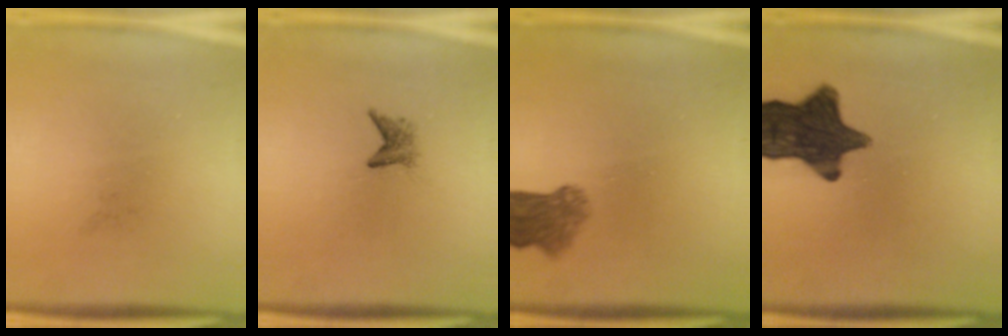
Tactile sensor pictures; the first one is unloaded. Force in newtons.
{"total": 1.8}
{"total": 5.4}
{"total": 13.8}